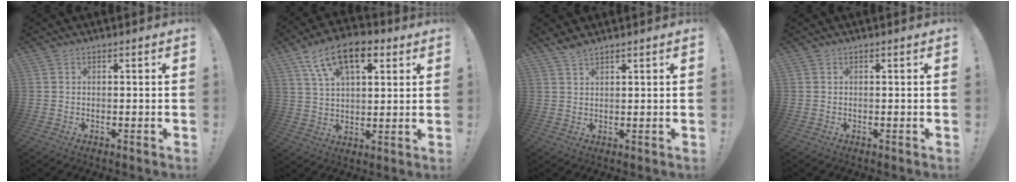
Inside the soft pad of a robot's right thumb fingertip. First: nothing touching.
{"total": 15.3, "force": [7.7, 7.8, 10.6], "torque": [-0.176, -0.021, 0.137]}
{"total": 2.6, "force": [2.3, 0.4, 1.2], "torque": [-0.023, -0.015, 0.041]}
{"total": 0.0}